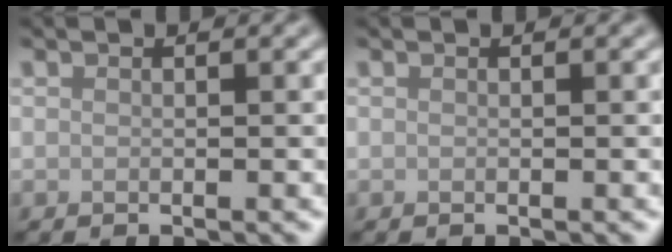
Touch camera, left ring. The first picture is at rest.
{"total": 0.0}